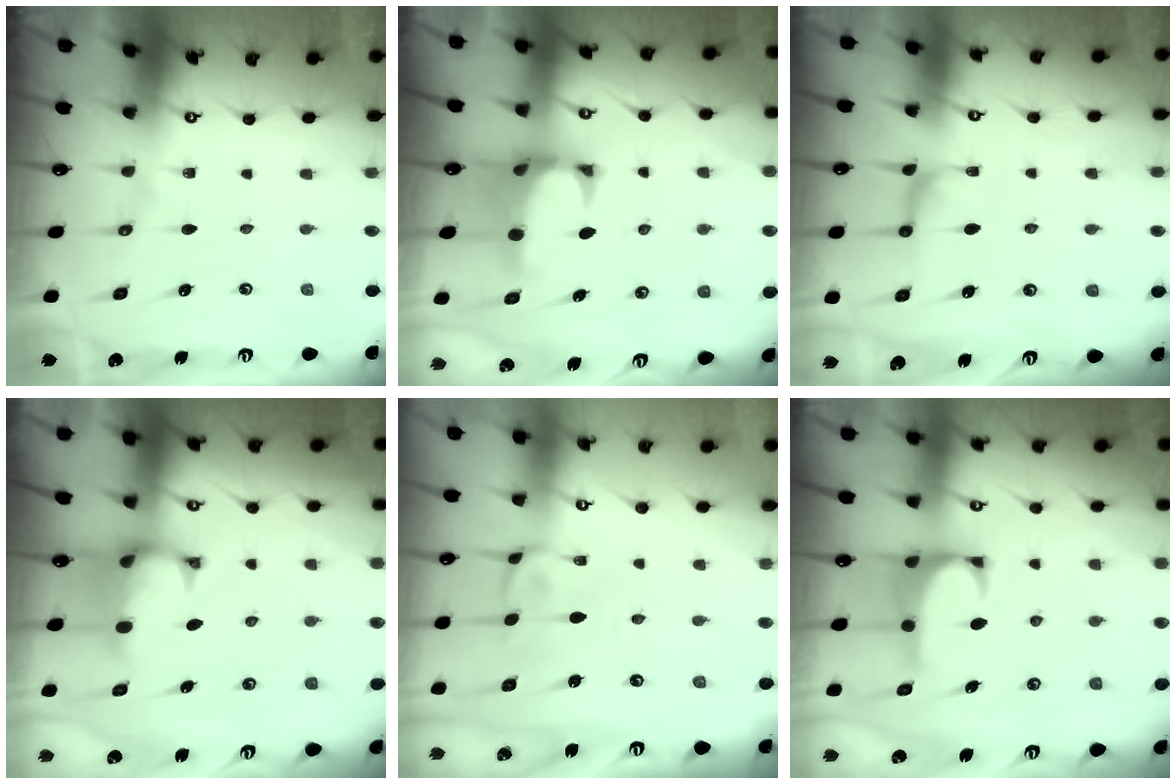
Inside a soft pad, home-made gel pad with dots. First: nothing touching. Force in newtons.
{"total": 2.6, "press": 2.4, "slide": 1.1}
{"total": 2.8, "press": 2.7, "slide": 0.8}
{"total": 1.2, "press": 0.6, "slide": 1.0}
{"total": 2.0, "press": 1.6, "slide": 1.1}
{"total": 2.5, "press": 2.4, "slide": 0.8}